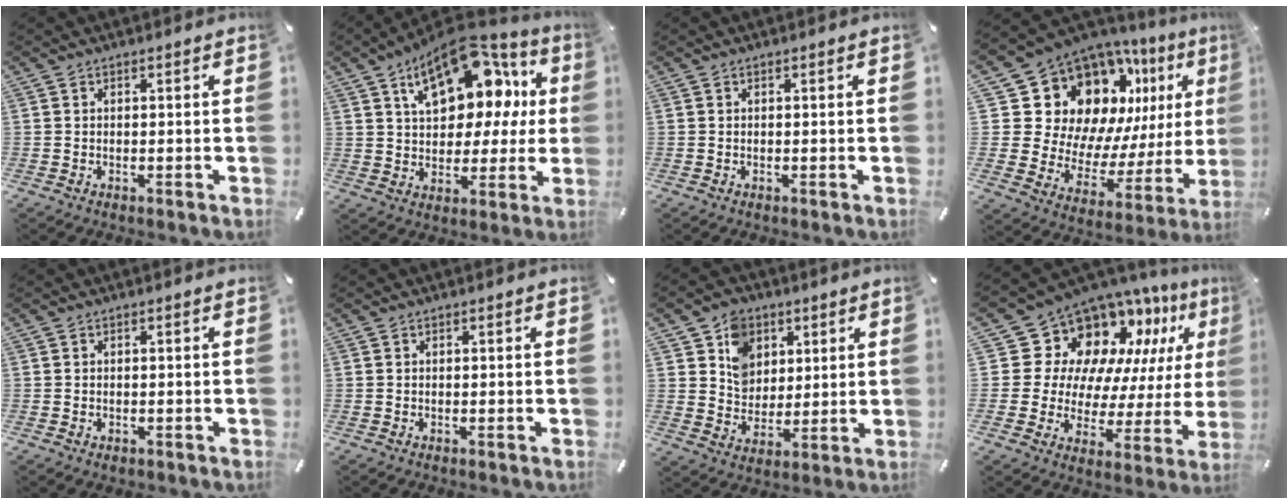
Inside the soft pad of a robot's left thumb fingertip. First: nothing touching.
{"total": 18.6, "force": [8.9, 11.0, 12.1], "torque": [-0.191, -0.047, 0.155]}
{"total": 0.0}
{"total": 18.6, "force": [11.4, 12.8, 7.1], "torque": [-0.104, -0.115, 0.229]}
{"total": 0.6, "force": [-0.1, 0.3, 0.4], "torque": [-0.008, 0.002, -0.003]}
{"total": 0.0}
{"total": 9.7, "force": [4.4, 8.4, 2.3], "torque": [-0.041, -0.015, 0.083]}
{"total": 15.1, "force": [10.2, 10.0, 4.9], "torque": [-0.090, -0.111, 0.189]}